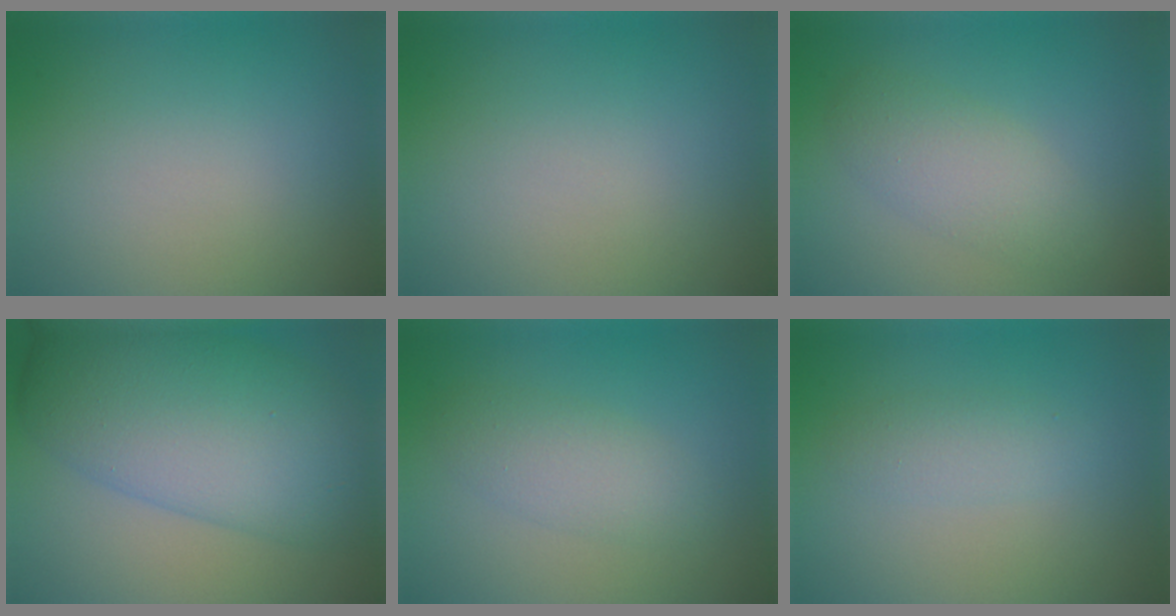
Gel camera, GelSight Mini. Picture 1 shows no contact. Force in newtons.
{"total": 0.0}
{"total": 3.5, "press": 3.5, "slide": 0.1}
{"total": 12.1, "press": 12.1, "slide": 0.2}
{"total": 3.0, "press": 3.0, "slide": 0.1}
{"total": 1.9, "press": 1.9, "slide": 0.0}